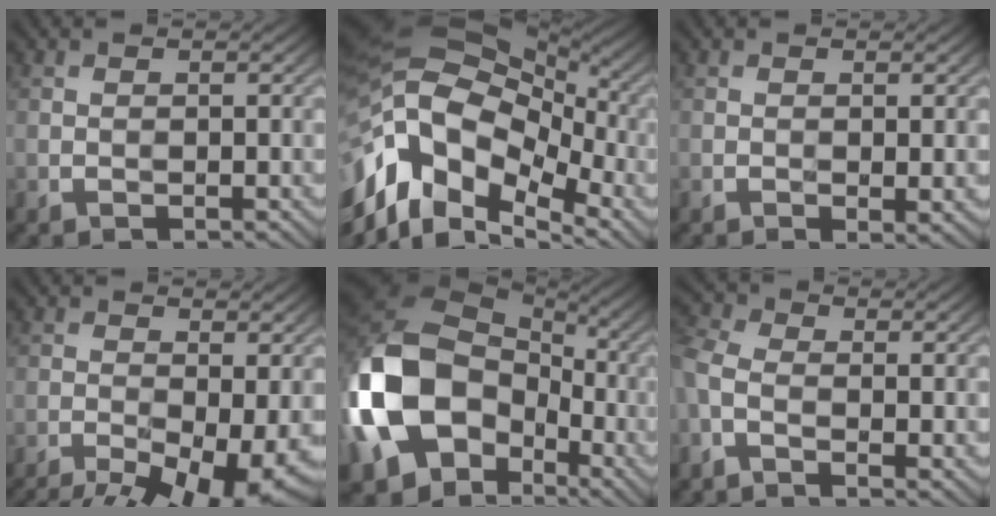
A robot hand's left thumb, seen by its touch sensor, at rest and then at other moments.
{"total": 18.0, "force": [-5.5, 11.6, 12.6], "torque": [-0.278, -0.020, -0.082]}
{"total": 1.4, "force": [0.0, 0.3, 1.3], "torque": [-0.023, -0.007, 0.001]}
{"total": 12.0, "force": [-7.2, 3.8, 8.8], "torque": [-0.155, -0.029, -0.098]}
{"total": 18.6, "force": [-4.1, 14.6, 10.9], "torque": [-0.274, -0.031, -0.069]}
{"total": 4.7, "force": [-1.3, 2.5, 3.7], "torque": [-0.099, -0.005, -0.036]}